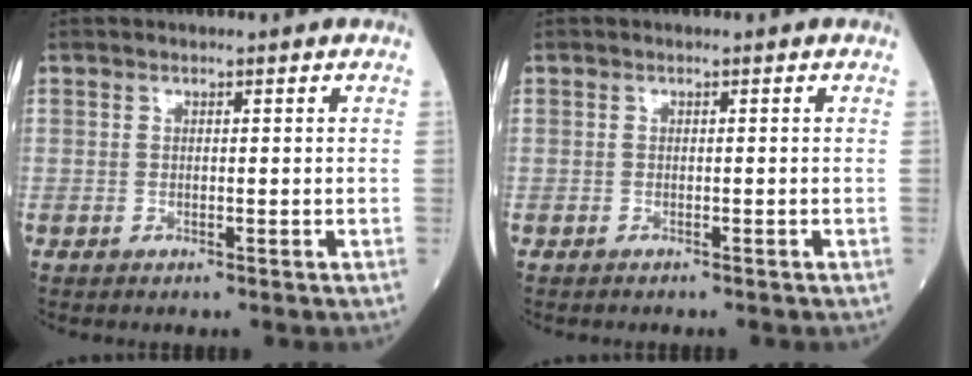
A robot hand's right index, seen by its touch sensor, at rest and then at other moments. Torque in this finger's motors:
{"motor_torque": [0.00, 0.00, -0.06, 0.01]}